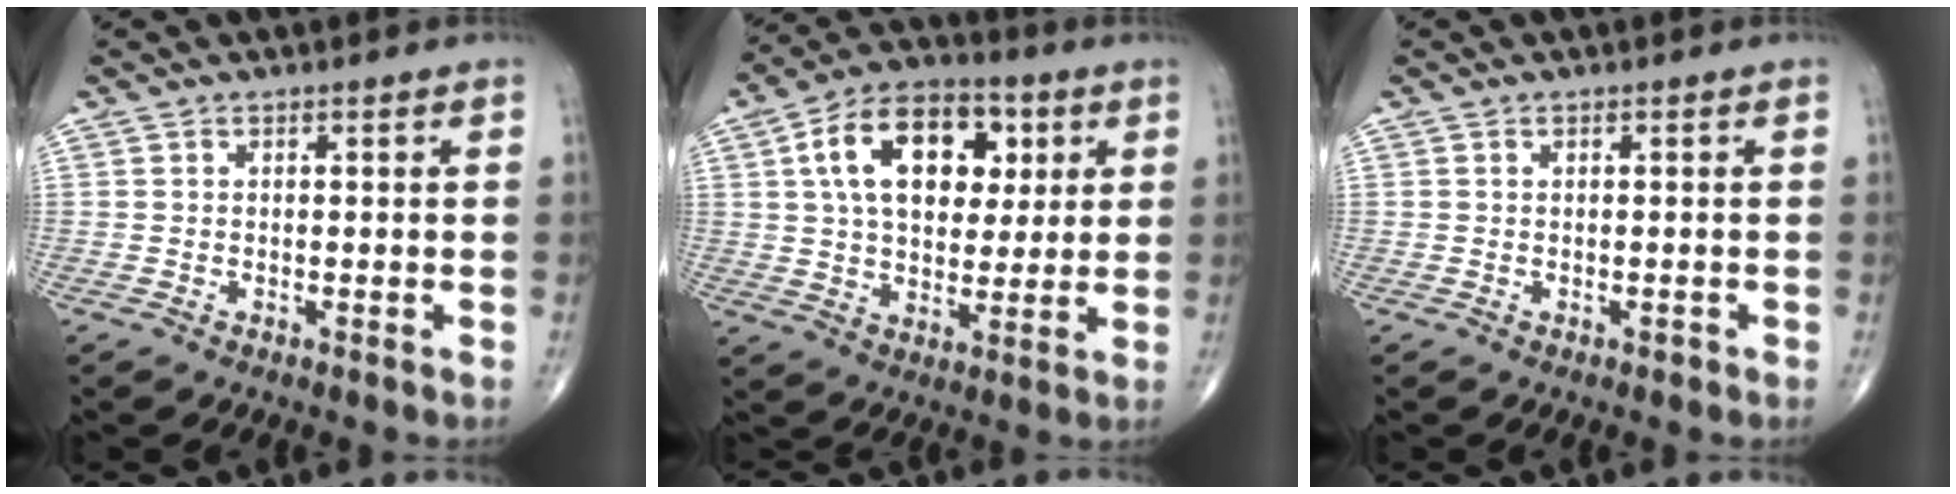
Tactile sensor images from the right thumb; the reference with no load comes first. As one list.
[{"total": 18.1, "force": [5.2, 11.5, 13.0], "torque": [-0.180, 0.006, 0.082]}, {"total": 0.5, "force": [-0.2, 0.4, 0.4], "torque": [-0.002, 0.000, -0.003]}]